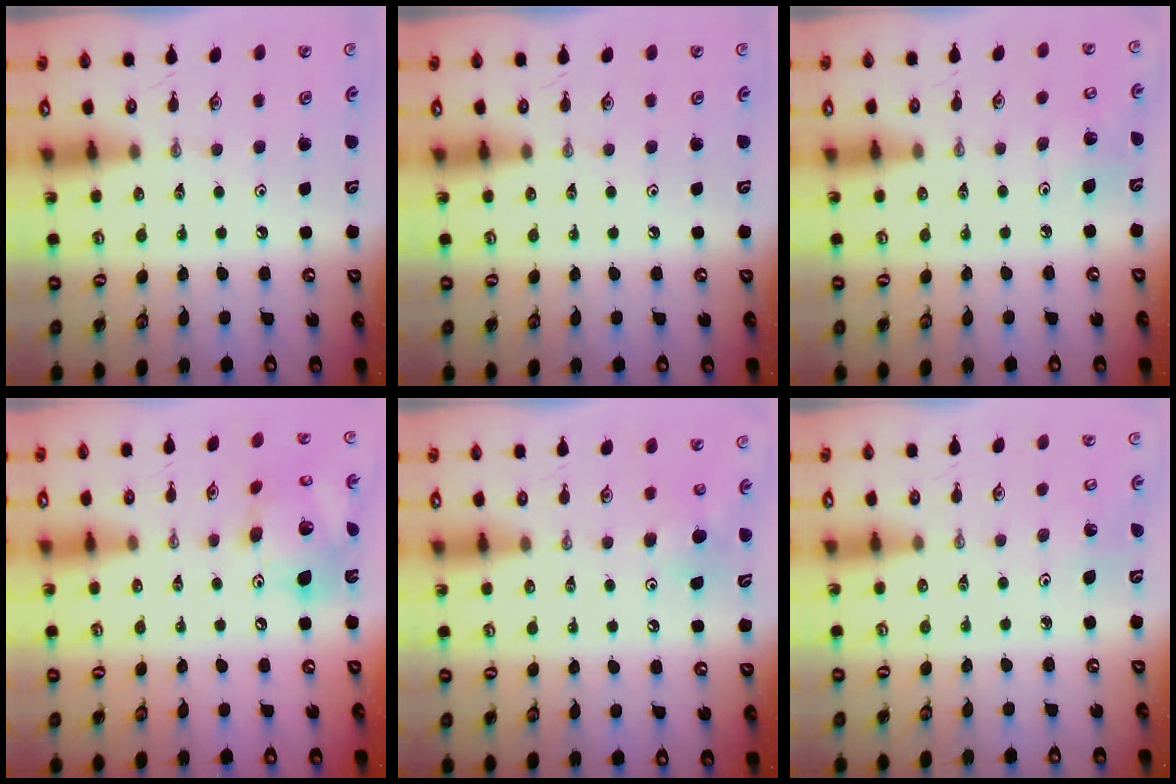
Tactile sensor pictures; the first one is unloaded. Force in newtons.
{"total": 0.0}
{"total": 7.5, "press": 7.4, "slide": 1.0}
{"total": 16.0, "press": 15.7, "slide": 3.0}
{"total": 4.9, "press": 4.5, "slide": 1.7}
{"total": 2.8, "press": 2.7, "slide": 0.5}